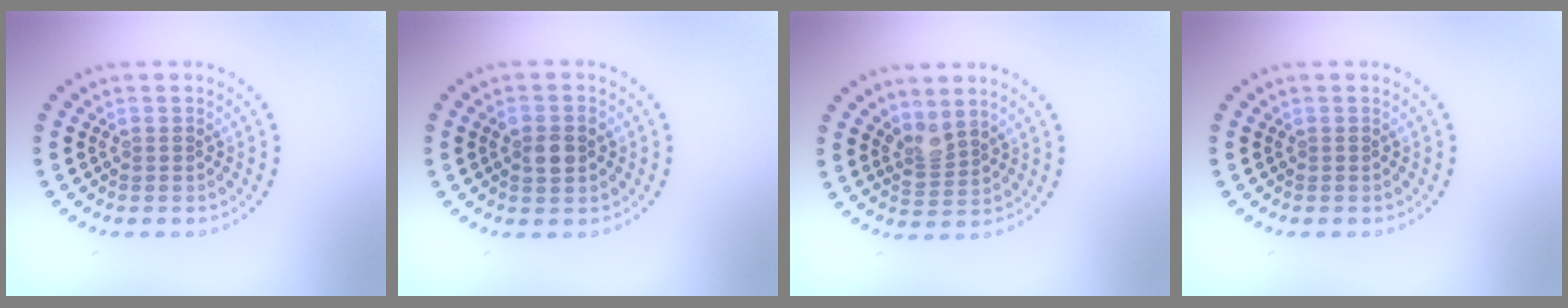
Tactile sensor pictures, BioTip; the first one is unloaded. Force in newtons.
{"total": 2.3, "press": 2.3, "slide": 0.3}
{"total": 2.0, "press": 1.5, "slide": 1.4}
{"total": 0.0}